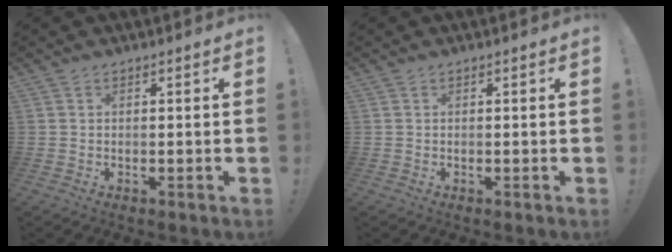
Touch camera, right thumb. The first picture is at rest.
{"total": 0.0}